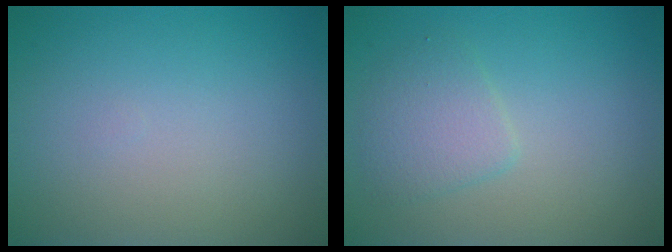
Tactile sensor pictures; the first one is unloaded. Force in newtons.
{"total": 2.4, "press": 2.4, "slide": 0.1}